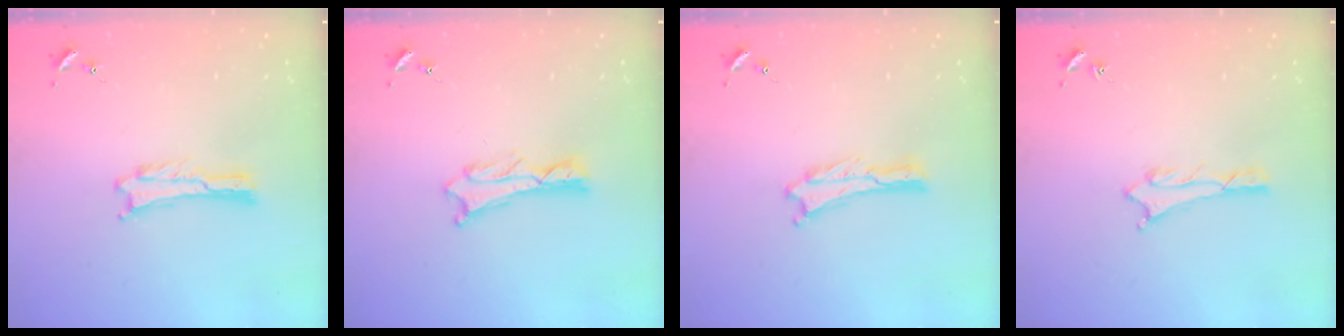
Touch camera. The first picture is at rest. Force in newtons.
{"total": 1.1, "press": 1.0, "slide": 0.2}
{"total": 0.0}
{"total": 0.7, "press": 0.7, "slide": 0.2}